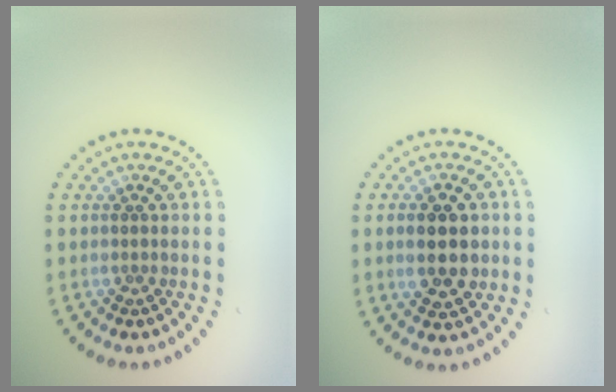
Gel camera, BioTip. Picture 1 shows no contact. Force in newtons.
{"total": 4.4, "press": 4.4, "slide": 0.1}